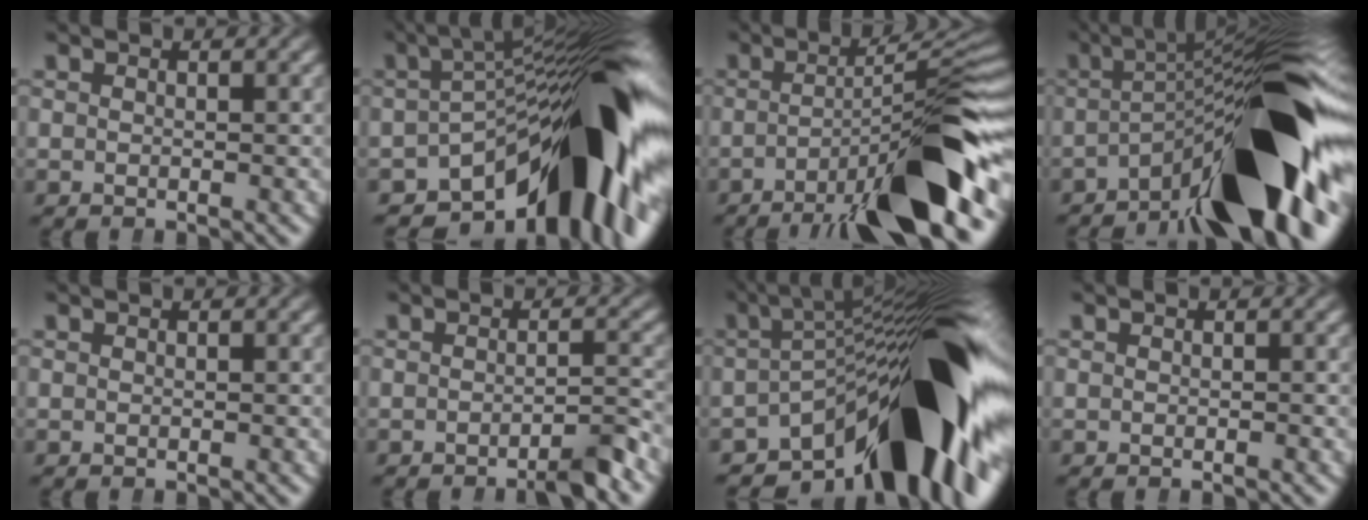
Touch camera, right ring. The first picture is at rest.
{"total": 16.2, "force": [-3.8, 6.3, 14.4], "torque": [-0.189, -0.015, -0.045]}
{"total": 10.3, "force": [-4.3, 2.0, 9.2], "torque": [-0.119, 0.002, -0.059]}
{"total": 17.3, "force": [-4.1, 5.5, 15.9], "torque": [-0.211, -0.001, -0.050]}
{"total": 0.0}
{"total": 2.6, "force": [-1.9, 0.3, 1.7], "torque": [-0.021, -0.001, -0.038]}
{"total": 18.4, "force": [-3.5, 7.3, 16.6], "torque": [-0.218, -0.014, -0.043]}
{"total": 0.0}